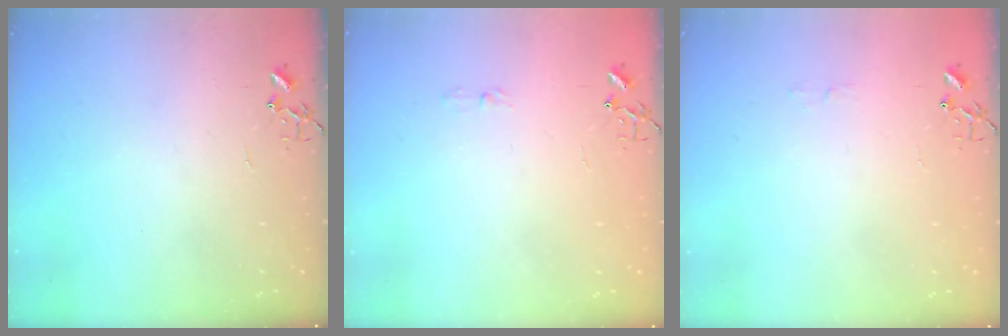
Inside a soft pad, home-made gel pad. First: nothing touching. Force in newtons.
{"total": 2.9, "press": 2.9, "slide": 0.5}
{"total": 3.9, "press": 3.9, "slide": 0.5}